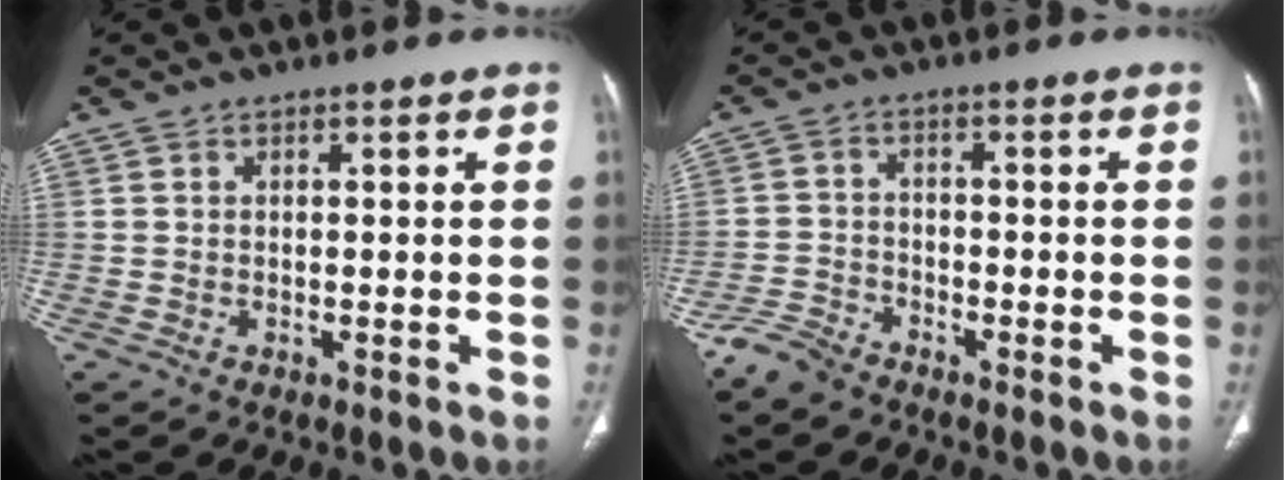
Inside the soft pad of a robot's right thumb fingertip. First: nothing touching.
{"total": 4.5, "force": [-3.8, 1.9, 1.2], "torque": [-0.029, 0.009, -0.080]}